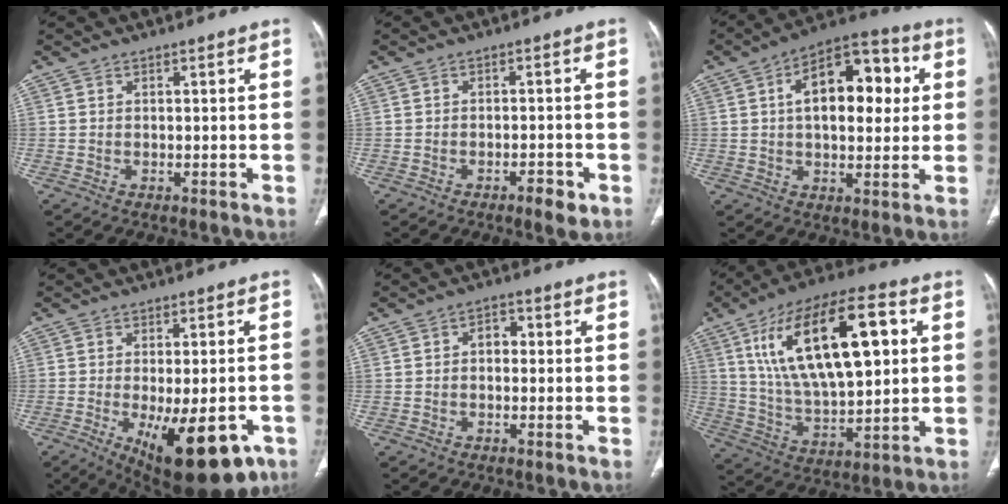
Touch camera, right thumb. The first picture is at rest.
{"total": 5.3, "force": [-3.2, 2.5, 3.4], "torque": [-0.032, 0.024, -0.041]}
{"total": 17.2, "force": [3.6, 9.2, 14.1], "torque": [-0.177, 0.020, 0.049]}
{"total": 17.7, "force": [-7.6, 7.3, 14.3], "torque": [-0.167, -0.003, -0.090]}
{"total": 3.1, "force": [0.0, 2.2, 2.2], "torque": [-0.021, 0.014, -0.008]}
{"total": 24.9, "force": [7.0, 10.9, 21.2], "torque": [-0.354, -0.003, 0.122]}